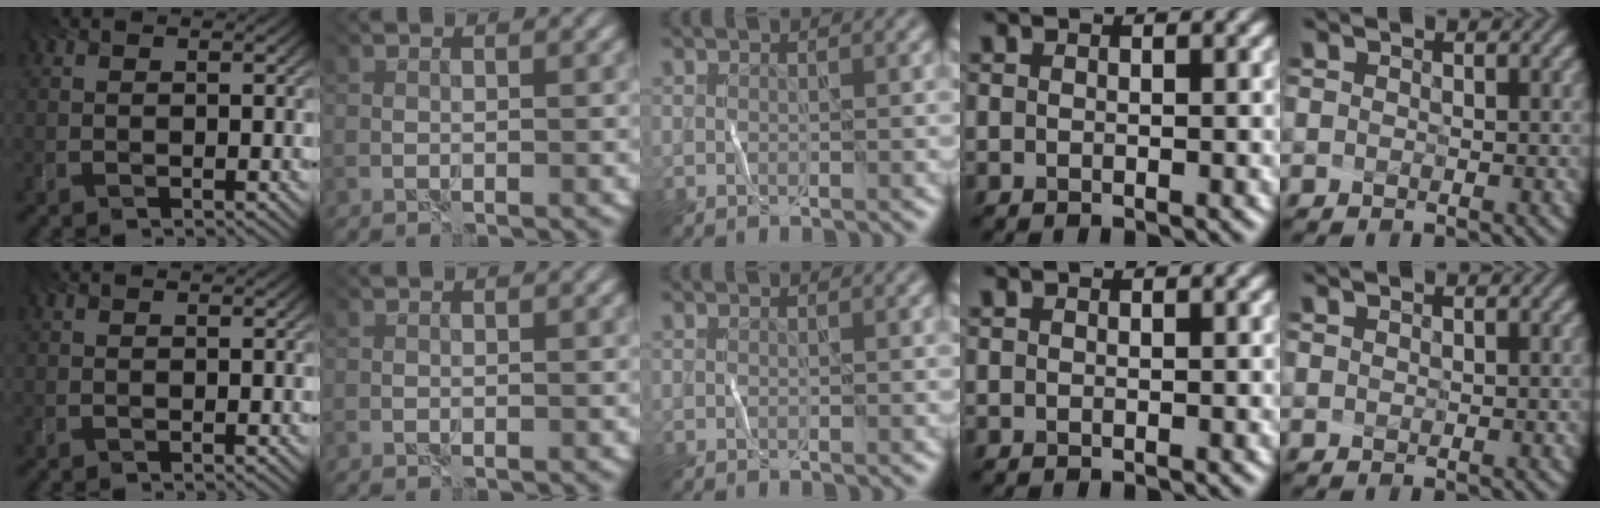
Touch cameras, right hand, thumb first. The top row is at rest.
{"little": {"total": 0.6, "force": [0.5, 0.2, 0.3], "torque": [-0.007, 0.012, 0.006]}}